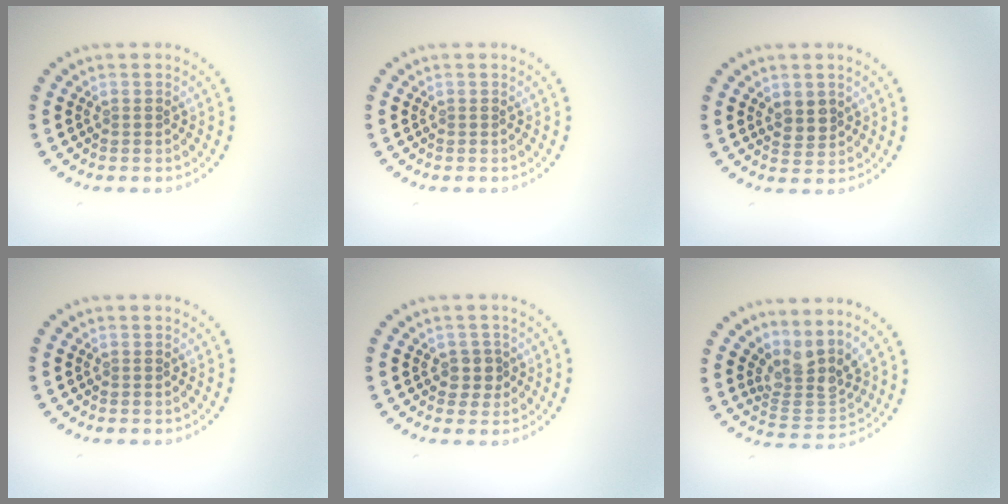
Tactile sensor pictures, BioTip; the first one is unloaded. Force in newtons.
{"total": 0.0}
{"total": 2.0, "press": 1.8, "slide": 0.8}
{"total": 0.0}
{"total": 1.8, "press": 1.6, "slide": 0.9}
{"total": 3.6, "press": 2.4, "slide": 2.7}